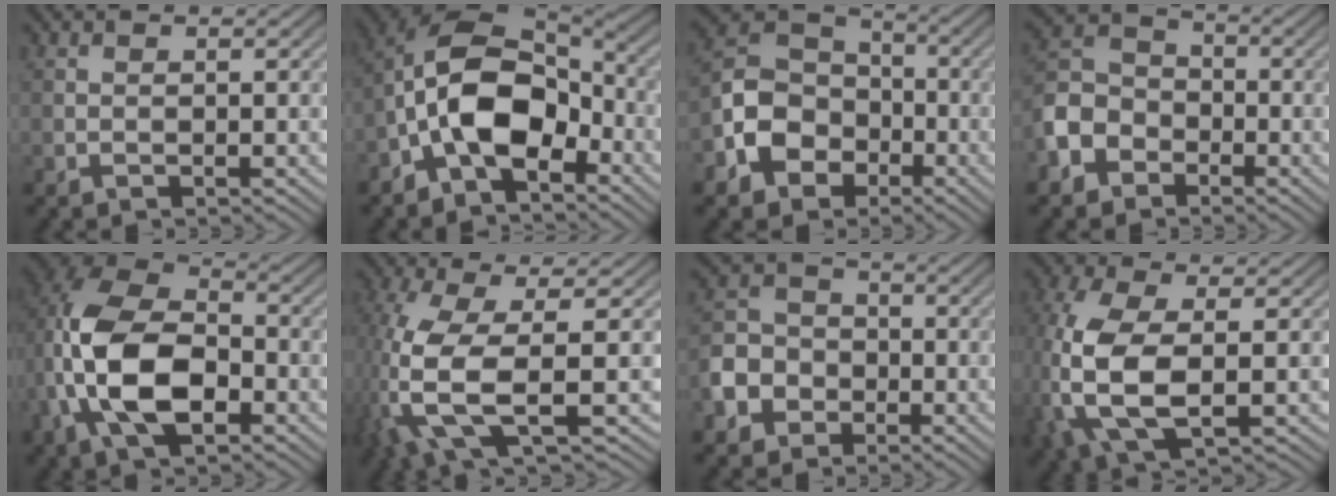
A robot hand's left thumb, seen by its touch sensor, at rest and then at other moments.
{"total": 12.1, "force": [-4.0, 7.0, 9.0], "torque": [-0.170, 0.009, -0.092]}
{"total": 9.2, "force": [-3.8, 7.1, 4.5], "torque": [-0.103, -0.002, -0.091]}
{"total": 7.5, "force": [-3.9, 5.6, 3.1], "torque": [-0.089, 0.000, -0.102]}
{"total": 12.9, "force": [-3.1, 7.9, 9.8], "torque": [-0.211, -0.004, -0.071]}
{"total": 9.9, "force": [-1.5, 3.3, 9.3], "torque": [-0.216, -0.010, -0.035]}
{"total": 6.6, "force": [-3.0, 5.3, 2.5], "torque": [-0.068, -0.009, -0.075]}
{"total": 11.9, "force": [-0.9, 6.2, 10.2], "torque": [-0.269, -0.008, -0.017]}